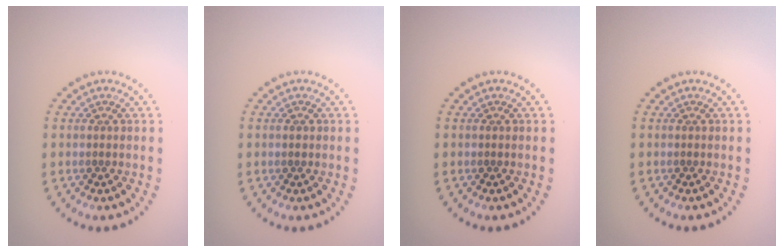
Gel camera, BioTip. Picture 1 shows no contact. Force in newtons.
{"total": 0.6, "press": 0.6, "slide": 0.1}
{"total": 0.0}
{"total": 0.0}